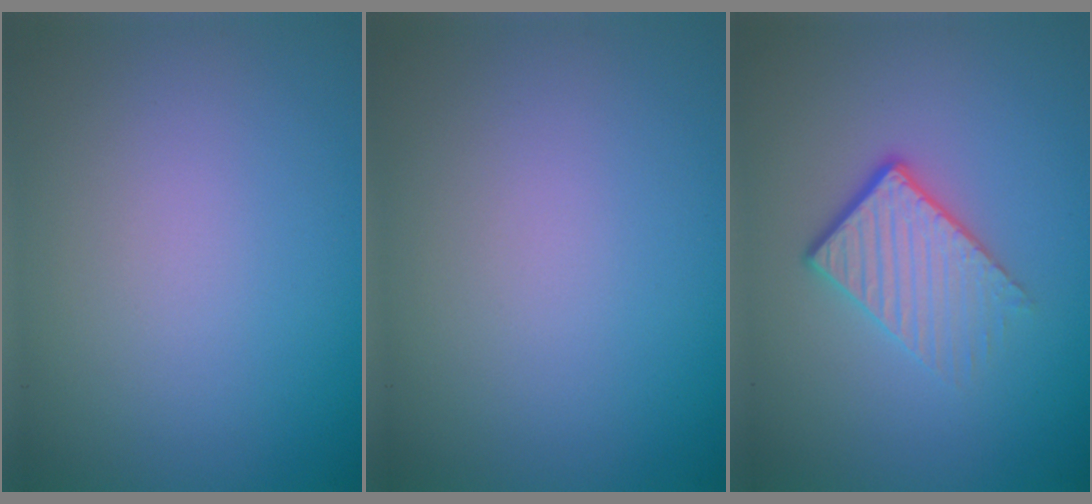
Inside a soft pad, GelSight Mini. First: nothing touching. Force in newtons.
{"total": 0.0}
{"total": 4.1, "press": 2.6, "slide": 3.1}